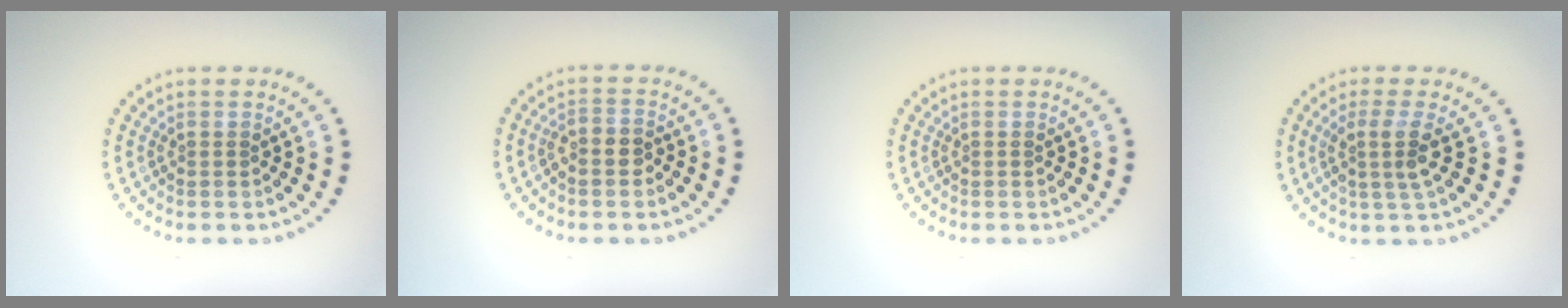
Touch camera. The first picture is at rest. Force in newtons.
{"total": 1.9, "press": 1.8, "slide": 0.8}
{"total": 0.0}
{"total": 2.7, "press": 2.0, "slide": 1.8}